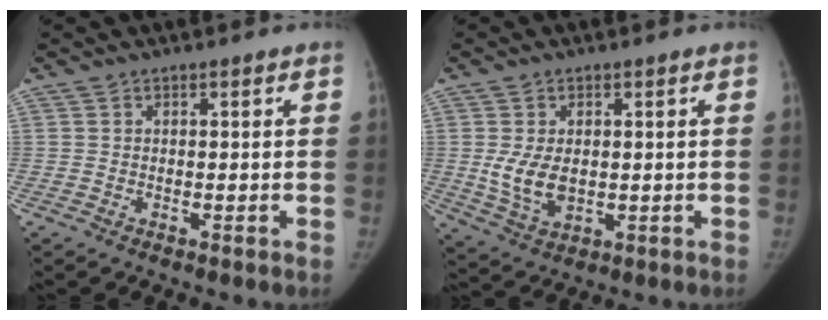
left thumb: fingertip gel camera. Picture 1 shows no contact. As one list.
[{"total": 7.0, "force": [0.2, 4.3, 5.5], "torque": [-0.101, -0.011, 0.015]}]